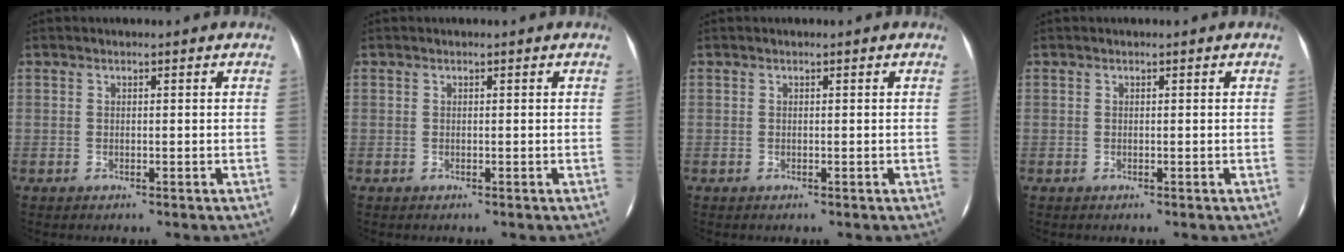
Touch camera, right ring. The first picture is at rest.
{"total": 0.0}
{"total": 0.0}
{"total": 0.0}